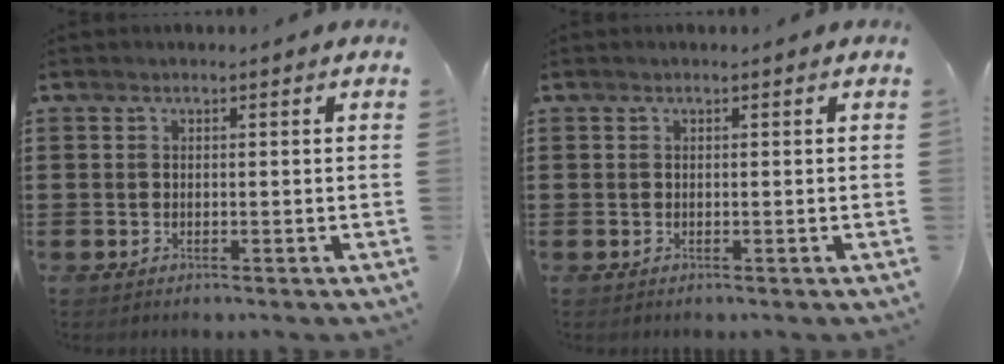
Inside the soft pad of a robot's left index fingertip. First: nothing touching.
{"total": 0.0}